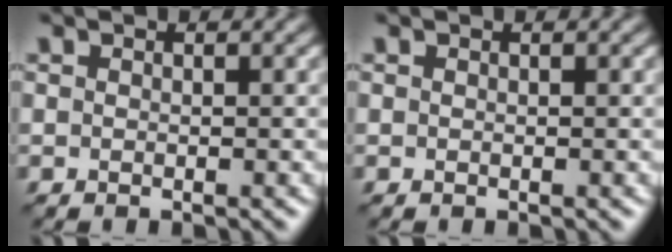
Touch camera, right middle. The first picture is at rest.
{"total": 0.0}